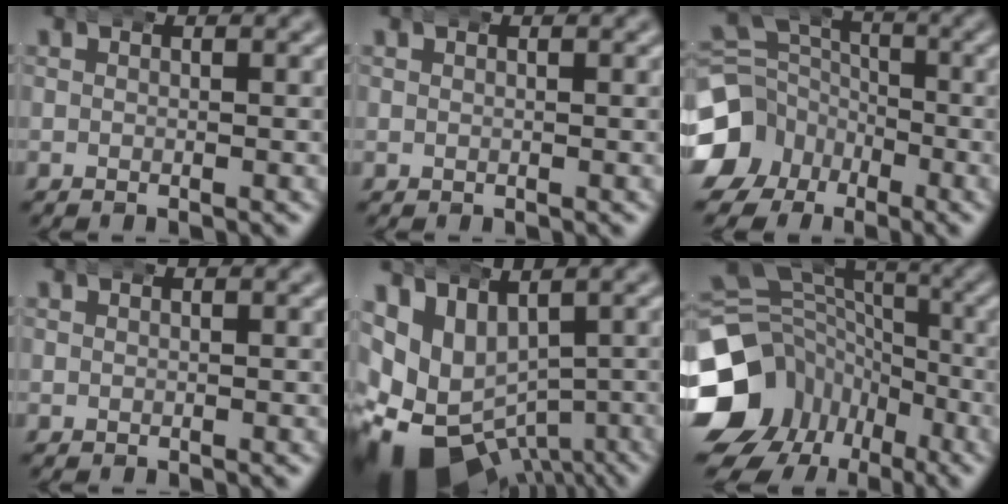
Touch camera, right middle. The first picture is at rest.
{"total": 0.0}
{"total": 10.7, "force": [-3.1, 9.6, 3.5], "torque": [-0.070, -0.047, -0.051]}
{"total": 0.0}
{"total": 15.9, "force": [-4.6, 12.8, 8.1], "torque": [-0.189, -0.085, -0.052]}
{"total": 14.3, "force": [-4.1, 12.1, 6.5], "torque": [-0.113, -0.048, -0.062]}